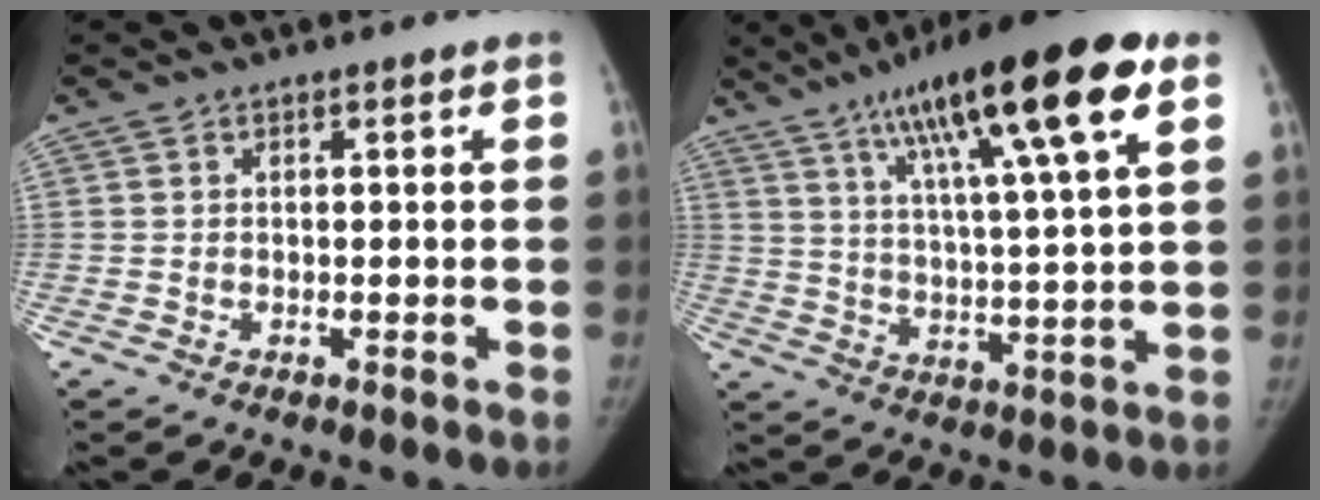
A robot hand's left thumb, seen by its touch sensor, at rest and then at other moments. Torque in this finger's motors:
{"motor_torque": [1.02, 0.08, 1.67, -1.11, 0.36]}